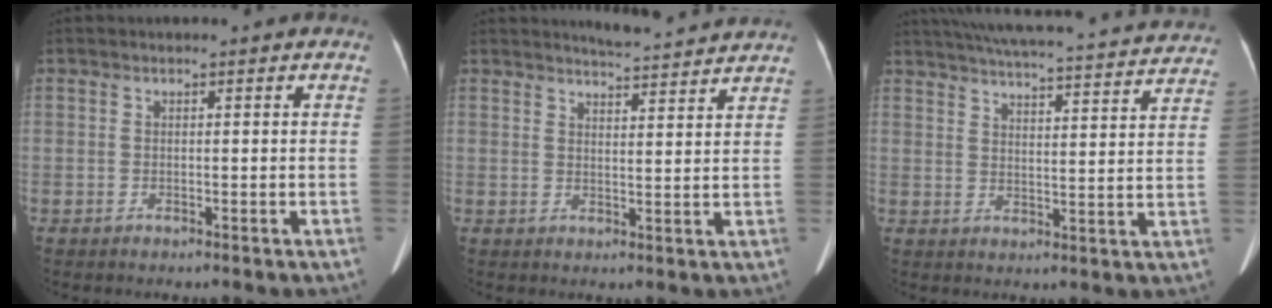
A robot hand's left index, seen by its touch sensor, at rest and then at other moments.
{"total": 6.8, "force": [6.6, -0.1, 1.5], "torque": [-0.034, 0.005, 0.083]}
{"total": 29.1, "force": [27.0, 3.5, 10.4], "torque": [-0.179, -0.027, 0.333]}